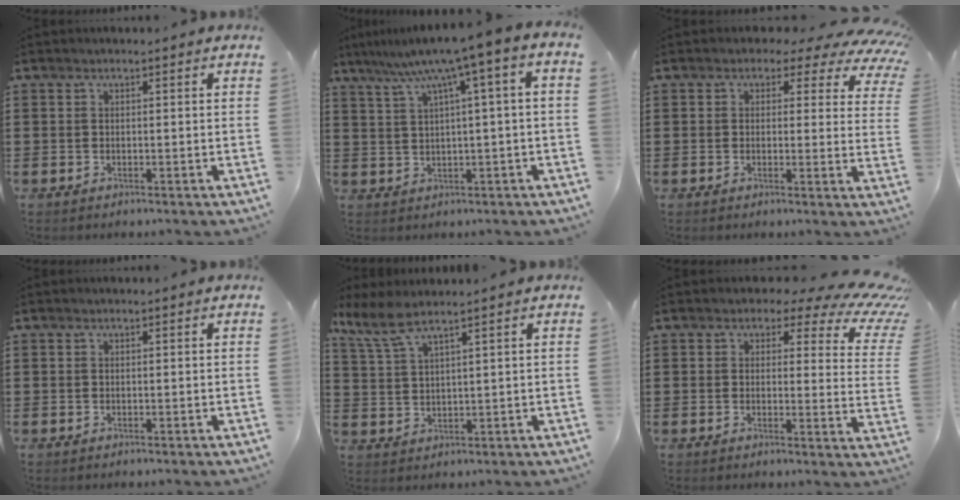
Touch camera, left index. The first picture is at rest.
{"total": 7.2, "force": [2.6, 0.0, 6.7], "torque": [-0.134, -0.015, 0.035]}
{"total": 3.2, "force": [1.9, 2.0, 1.7], "torque": [-0.031, -0.009, 0.025]}
{"total": 0.0}
{"total": 4.8, "force": [3.5, 0.5, 3.2], "torque": [-0.081, -0.010, 0.061]}
{"total": 4.6, "force": [3.0, 2.4, 2.5], "torque": [-0.043, -0.019, 0.044]}